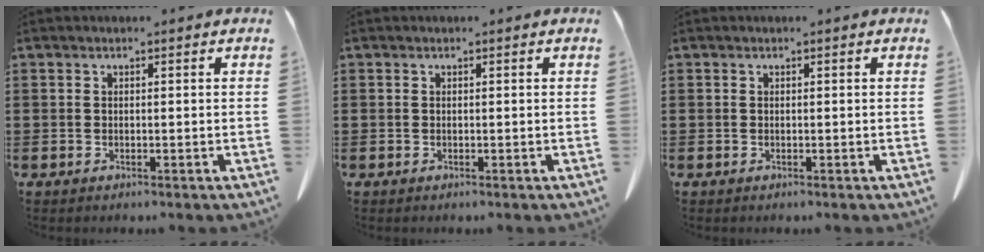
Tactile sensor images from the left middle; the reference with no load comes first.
{"total": 0.0}
{"total": 0.0}